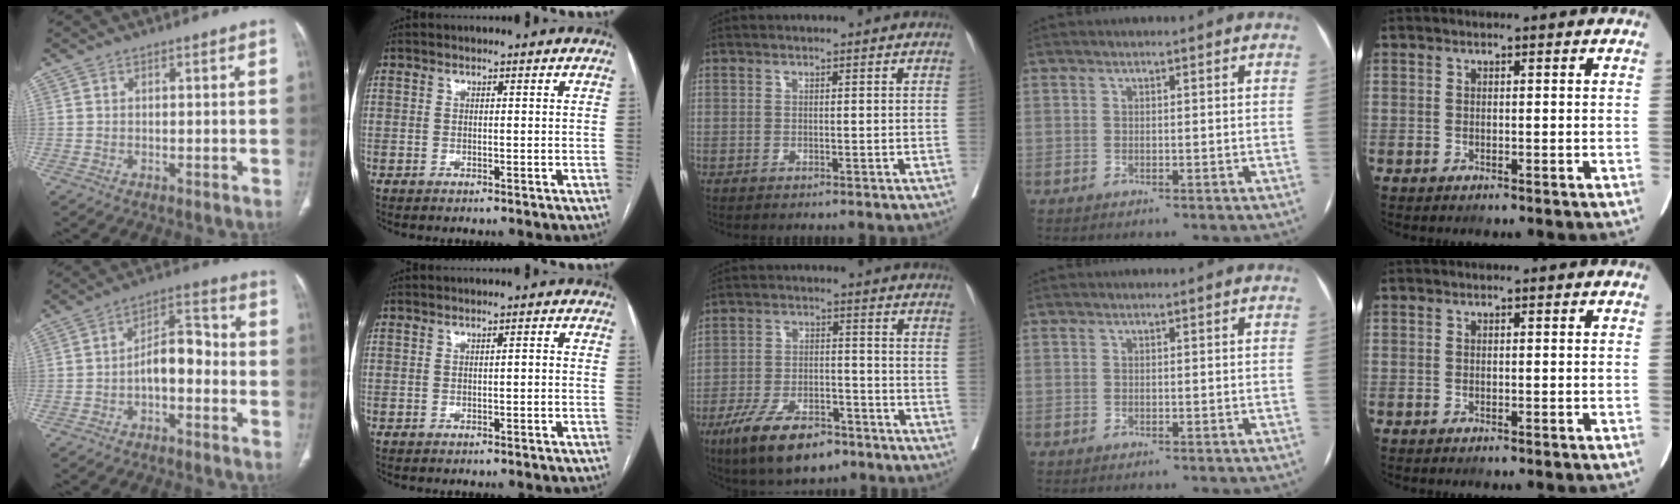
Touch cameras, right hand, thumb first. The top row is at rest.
{"thumb": {"total": 8.3, "force": [-2.1, 4.5, 6.7], "torque": [-0.090, 0.045, -0.042]}, "index": {"total": 0.7, "force": [-0.2, 0.1, 0.6], "torque": [-0.009, 0.003, -0.002]}, "middle": {"total": 11.8, "force": [-8.0, 4.4, 7.4], "torque": [-0.131, -0.007, -0.138]}}